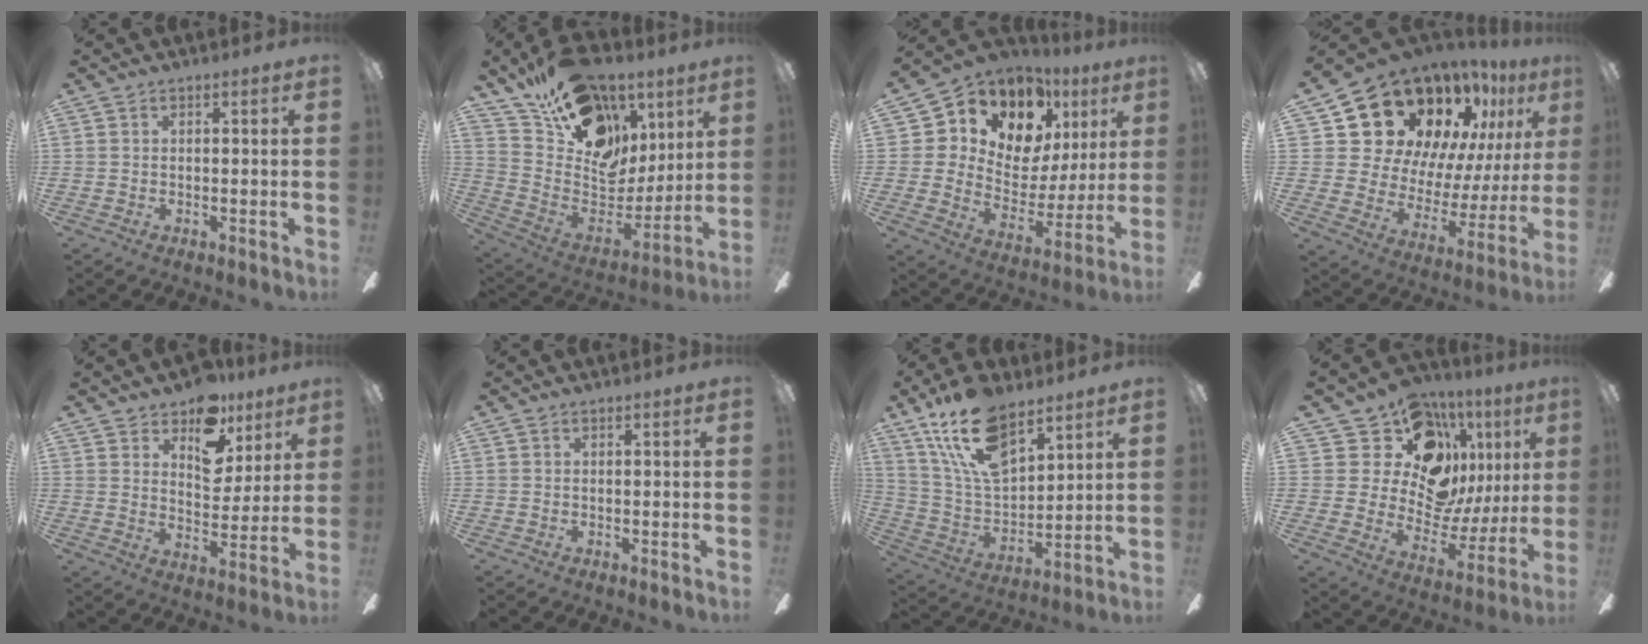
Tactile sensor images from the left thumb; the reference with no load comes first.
{"total": 20.9, "force": [13.0, 13.8, 8.8], "torque": [-0.141, -0.085, 0.247]}
{"total": 12.7, "force": [8.9, 8.1, 4.3], "torque": [-0.088, -0.076, 0.165]}
{"total": 23.0, "force": [16.8, 12.9, 8.8], "torque": [-0.151, -0.132, 0.324]}
{"total": 12.8, "force": [8.3, 7.8, 5.8], "torque": [-0.084, -0.049, 0.153]}
{"total": 0.0}
{"total": 19.3, "force": [12.7, 9.4, 11.0], "torque": [-0.234, -0.056, 0.229]}
{"total": 17.9, "force": [10.2, 12.1, 8.5], "torque": [-0.153, -0.074, 0.201]}